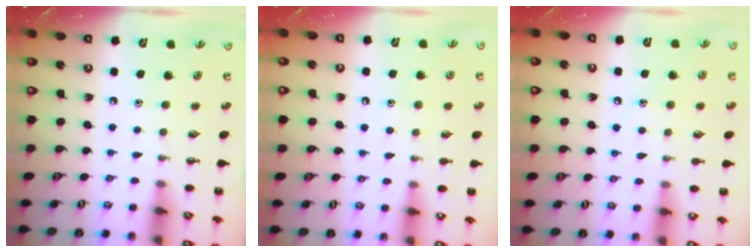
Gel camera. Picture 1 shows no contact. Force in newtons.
{"total": 5.5, "press": 5.4, "slide": 1.5}
{"total": 6.7, "press": 6.5, "slide": 1.7}